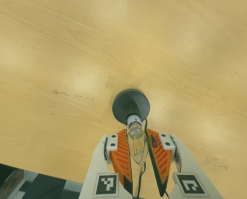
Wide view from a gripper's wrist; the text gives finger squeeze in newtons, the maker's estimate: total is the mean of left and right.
{"total": 13.4, "left": 13.9, "right": 13.0}